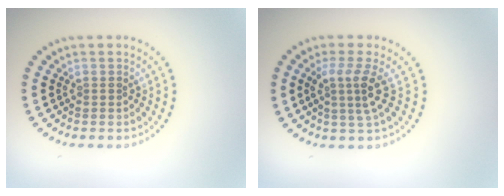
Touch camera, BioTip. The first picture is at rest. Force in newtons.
{"total": 3.0, "press": 2.2, "slide": 2.0}